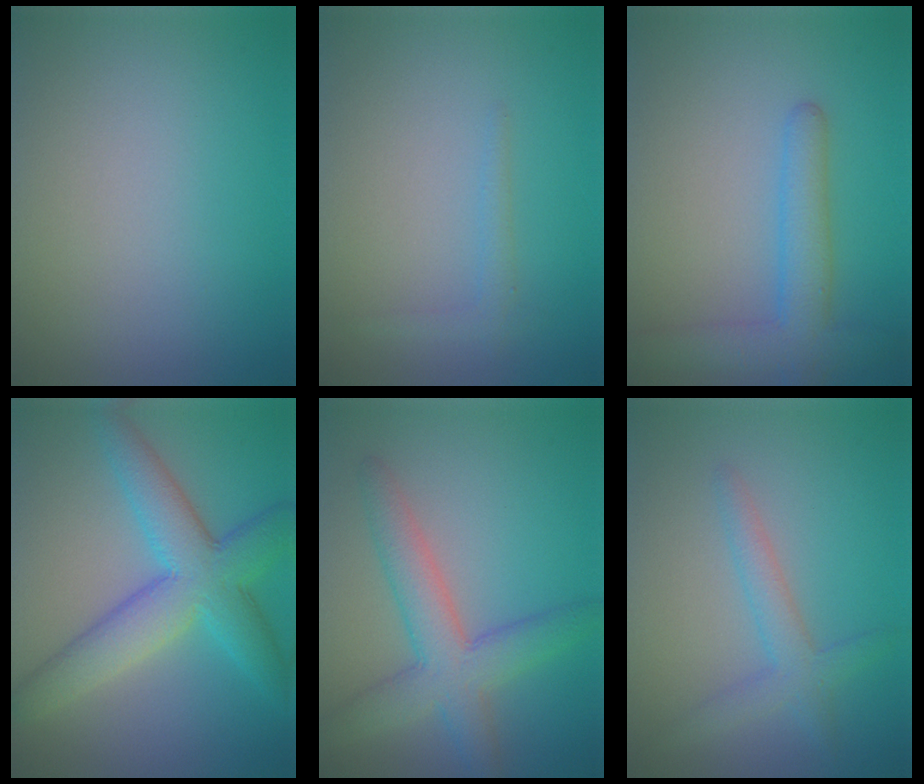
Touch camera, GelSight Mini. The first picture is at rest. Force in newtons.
{"total": 1.1, "press": 1.1, "slide": 0.1}
{"total": 4.2, "press": 4.2, "slide": 0.2}
{"total": 7.3, "press": 7.3, "slide": 0.1}
{"total": 5.2, "press": 5.2, "slide": 0.2}
{"total": 2.6, "press": 2.6, "slide": 0.2}